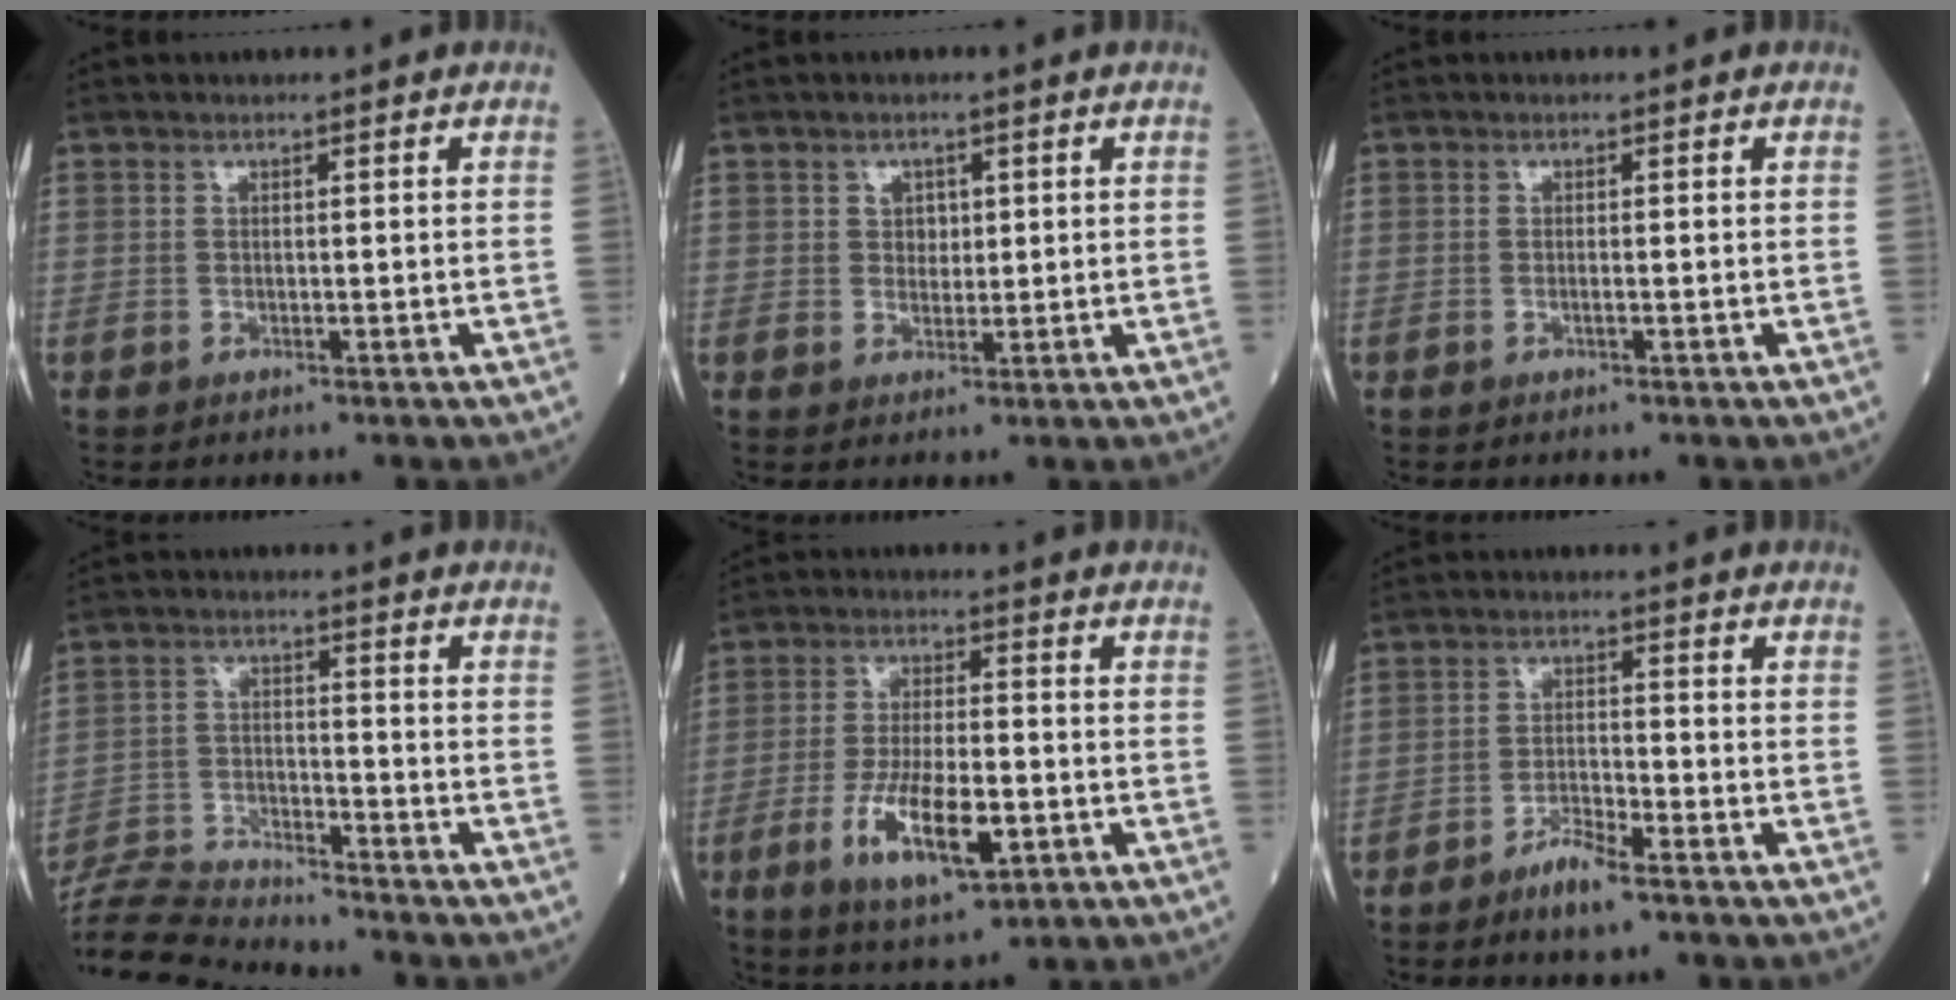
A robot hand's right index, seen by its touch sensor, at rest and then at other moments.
{"total": 2.2, "force": [0.7, 1.7, 1.3], "torque": [-0.015, 0.000, 0.011]}
{"total": 0.6, "force": [-0.2, -0.1, 0.5], "torque": [-0.013, -0.001, -0.004]}
{"total": 10.3, "force": [-10.2, -0.8, 0.9], "torque": [-0.018, -0.001, -0.191]}
{"total": 11.2, "force": [-3.9, 3.0, 10.0], "torque": [-0.197, -0.014, -0.065]}
{"total": 3.1, "force": [-2.3, 0.5, 2.0], "torque": [-0.037, 0.000, -0.042]}